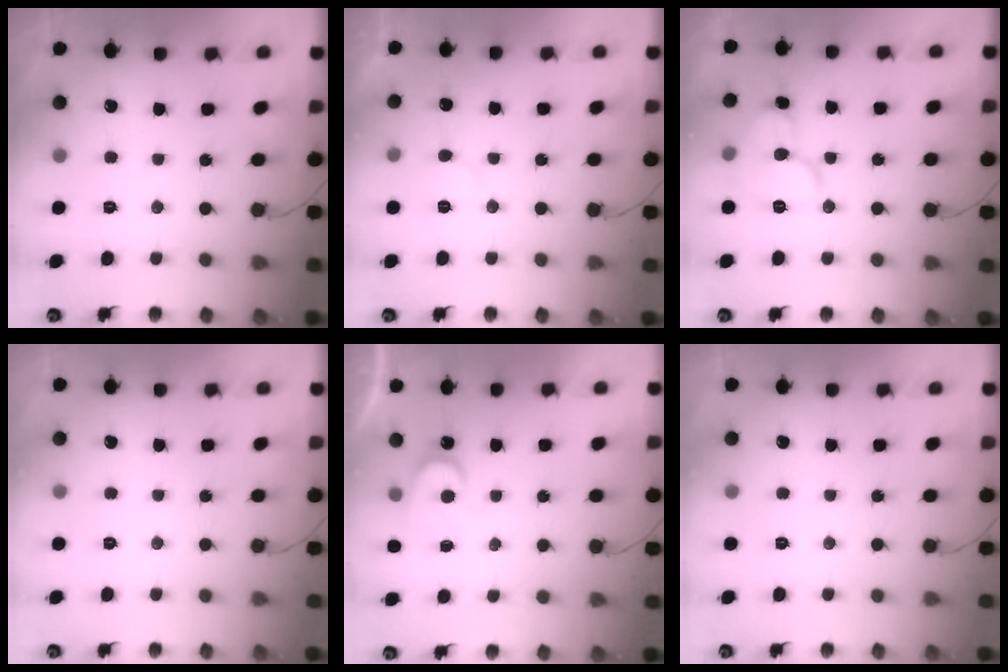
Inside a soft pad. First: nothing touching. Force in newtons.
{"total": 5.6, "press": 5.5, "slide": 0.5}
{"total": 11.4, "press": 11.3, "slide": 1.2}
{"total": 0.0}
{"total": 5.8, "press": 5.8, "slide": 0.6}
{"total": 0.0}